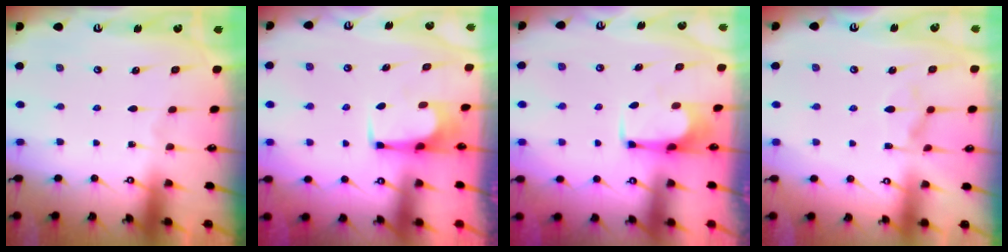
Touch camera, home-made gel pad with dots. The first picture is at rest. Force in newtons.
{"total": 3.5, "press": 3.5, "slide": 0.2}
{"total": 4.1, "press": 3.9, "slide": 1.3}
{"total": 5.7, "press": 5.6, "slide": 1.1}